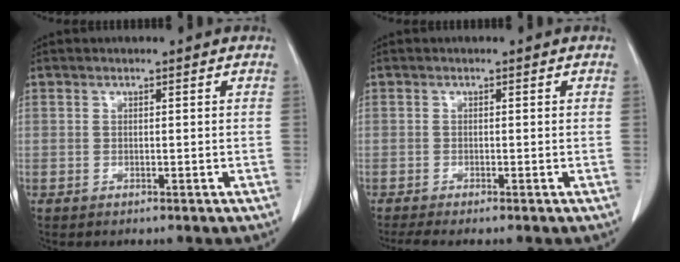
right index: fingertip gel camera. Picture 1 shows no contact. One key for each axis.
{"total": 1.9, "fx": -1.4, "fy": -0.1, "fz": 1.2, "tx": -0.027, "ty": -0.006, "tz": -0.030}